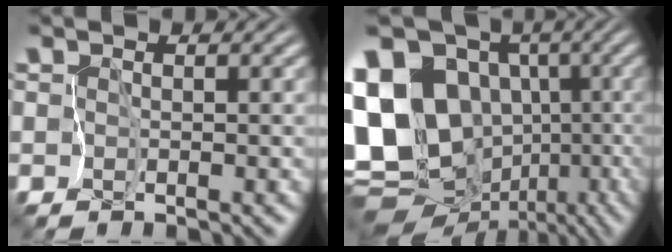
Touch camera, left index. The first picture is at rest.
{"total": 14.7, "force": [-0.1, 11.6, 8.9], "torque": [-0.213, -0.009, 0.017]}